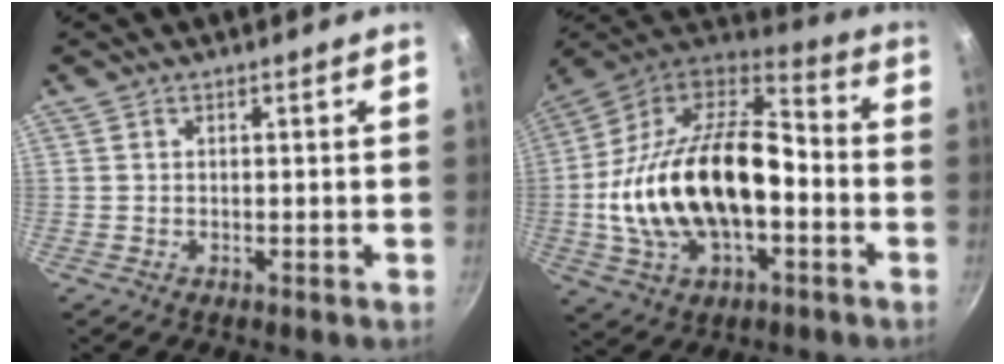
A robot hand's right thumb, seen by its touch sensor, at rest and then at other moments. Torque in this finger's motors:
{"motor_torque": [0.96, 3.18, 1.48, -1.29, 0.50]}